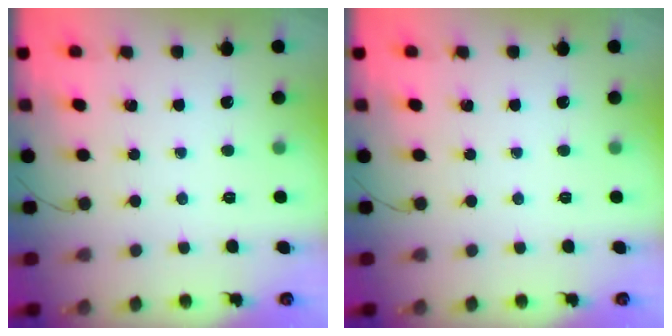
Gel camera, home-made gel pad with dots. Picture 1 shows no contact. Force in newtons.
{"total": 0.0}